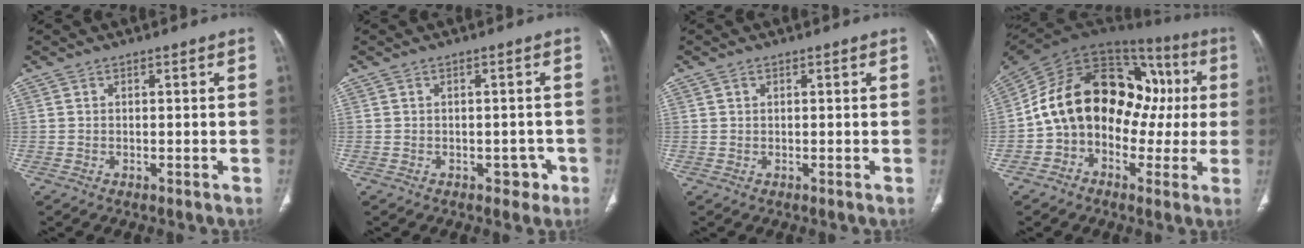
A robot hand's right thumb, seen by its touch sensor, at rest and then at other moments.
{"total": 2.8, "force": [-1.3, 2.1, 1.4], "torque": [0.005, 0.011, -0.013]}
{"total": 0.6, "force": [0.3, 0.5, 0.2], "torque": [0.000, 0.000, 0.006]}
{"total": 21.8, "force": [0.0, 15.4, 15.5], "torque": [-0.210, 0.067, -0.007]}